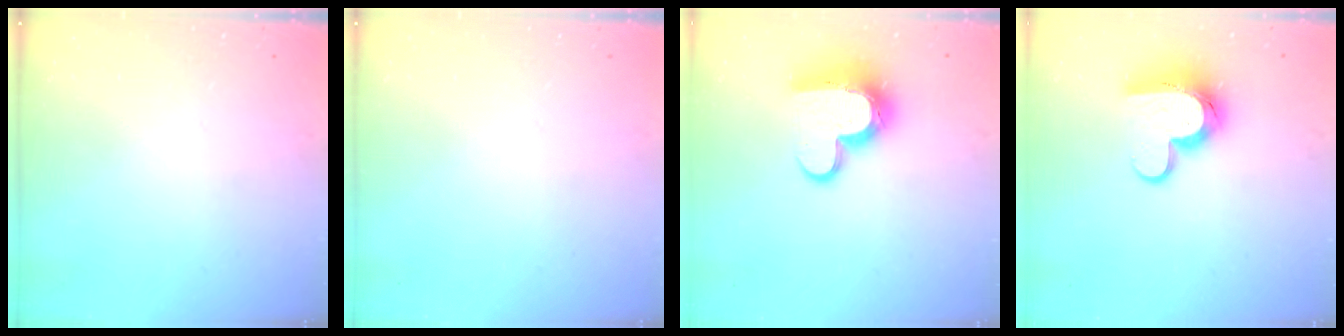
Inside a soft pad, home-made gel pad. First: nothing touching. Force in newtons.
{"total": 0.0}
{"total": 14.0, "press": 14.0, "slide": 1.0}
{"total": 12.4, "press": 12.3, "slide": 1.0}